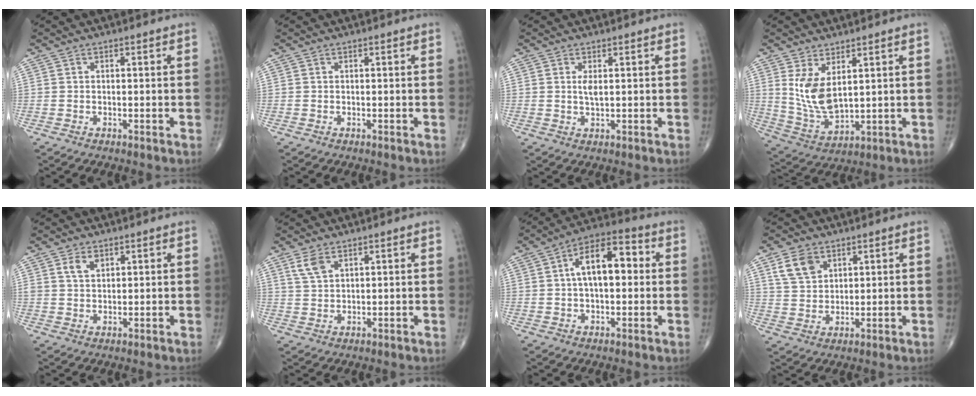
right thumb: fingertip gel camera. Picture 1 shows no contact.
{"total": 0.0}
{"total": 1.9, "force": [0.5, 0.6, 1.8], "torque": [-0.036, -0.005, 0.012]}
{"total": 9.0, "force": [2.9, 4.3, 7.4], "torque": [-0.140, -0.028, 0.074]}
{"total": 3.2, "force": [1.6, 2.0, 1.9], "torque": [-0.026, -0.007, 0.034]}
{"total": 3.6, "force": [2.2, 1.8, 2.2], "torque": [-0.046, -0.003, 0.052]}
{"total": 12.2, "force": [1.6, 6.2, 10.3], "torque": [-0.158, 0.031, 0.016]}
{"total": 6.6, "force": [3.4, 4.4, 3.4], "torque": [-0.052, -0.013, 0.070]}